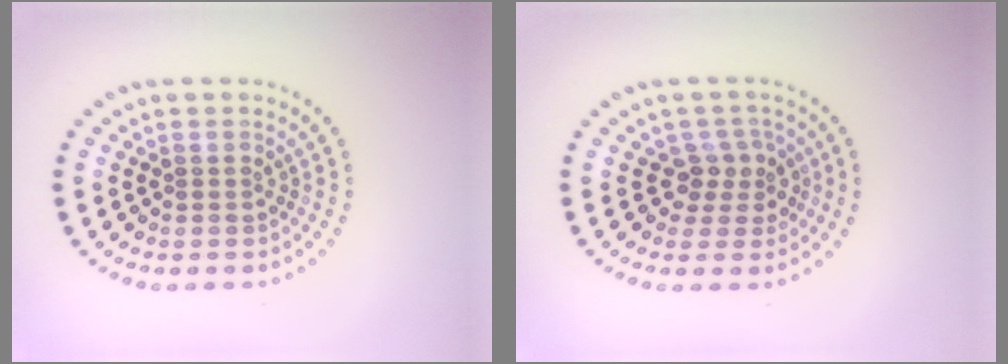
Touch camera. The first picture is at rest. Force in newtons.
{"total": 2.5, "press": 1.9, "slide": 1.6}